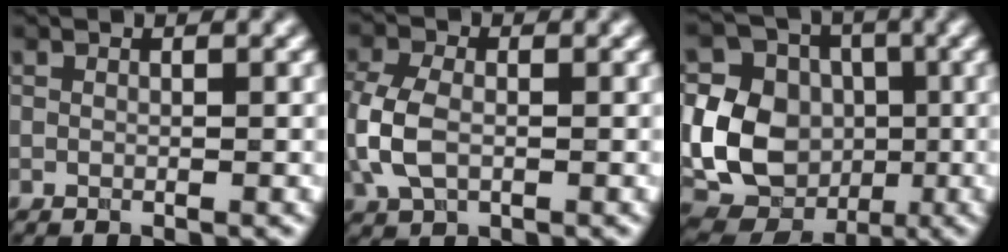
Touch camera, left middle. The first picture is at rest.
{"total": 4.3, "force": [-0.7, 2.8, 3.1], "torque": [-0.091, -0.001, -0.012]}
{"total": 12.8, "force": [-1.4, 11.2, 6.0], "torque": [-0.131, 0.002, -0.031]}